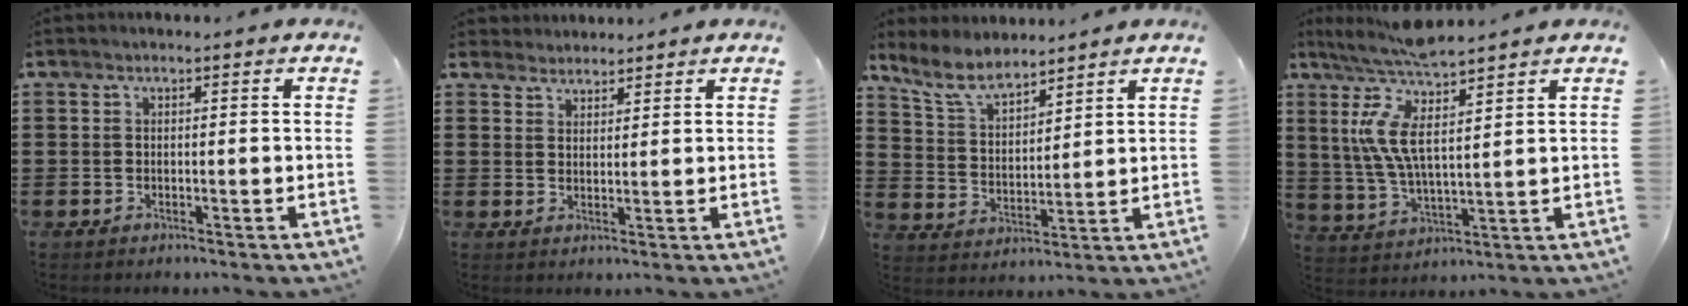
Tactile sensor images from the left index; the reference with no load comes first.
{"total": 2.7, "force": [2.5, 0.8, -0.4], "torque": [-0.001, -0.001, 0.048]}
{"total": 6.9, "force": [6.1, 1.8, 2.6], "torque": [-0.077, -0.017, 0.113]}
{"total": 9.7, "force": [6.0, 1.5, 7.4], "torque": [-0.182, -0.039, 0.099]}